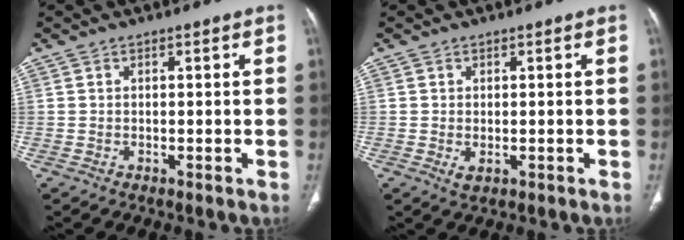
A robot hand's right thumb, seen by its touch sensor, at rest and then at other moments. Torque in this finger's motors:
{"motor_torque": [-0.48, 0.25, -0.21, -0.16, 0.07]}